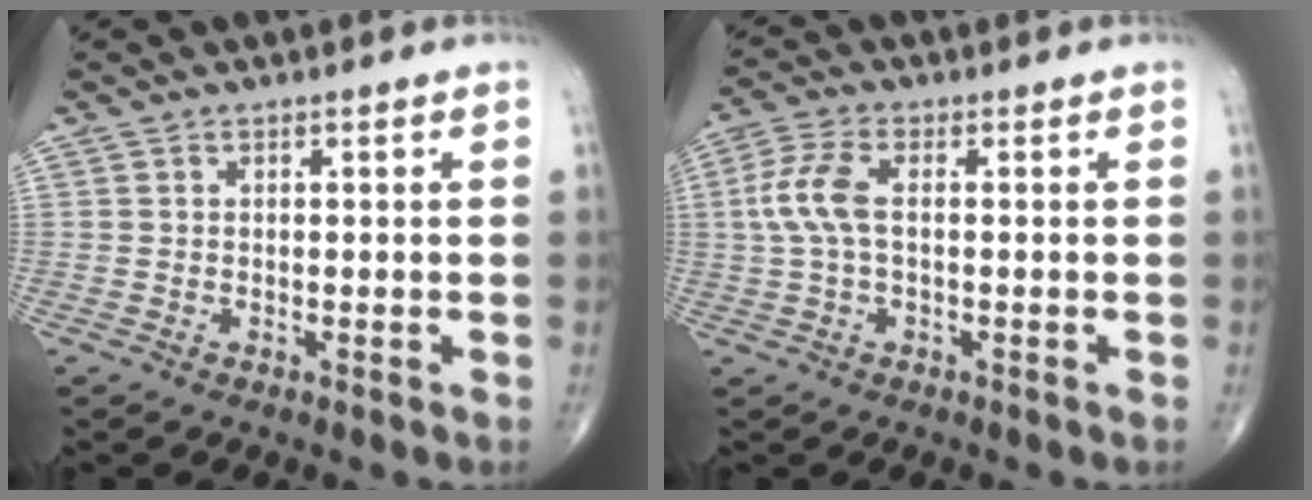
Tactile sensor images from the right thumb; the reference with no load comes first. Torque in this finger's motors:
{"motor_torque": [-0.24, 0.61, 0.88, 0.04, 0.09]}